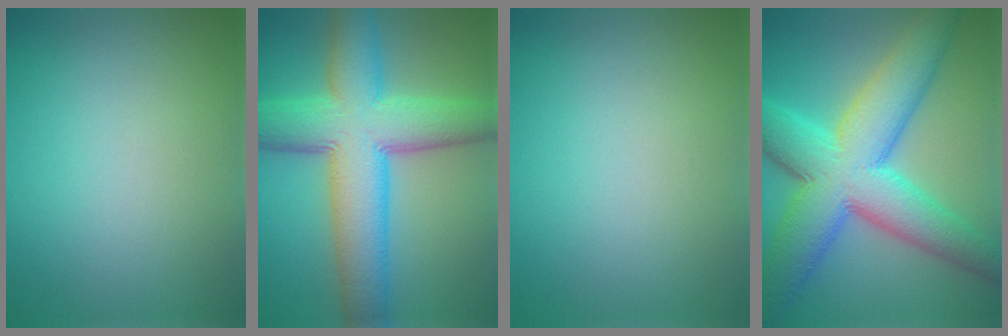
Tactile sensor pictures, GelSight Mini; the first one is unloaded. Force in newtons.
{"total": 10.6, "press": 10.6, "slide": 0.4}
{"total": 0.0}
{"total": 11.6, "press": 11.6, "slide": 0.3}